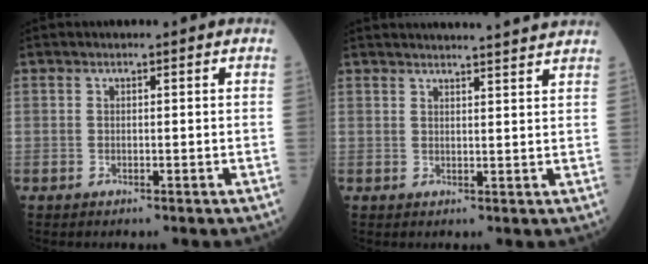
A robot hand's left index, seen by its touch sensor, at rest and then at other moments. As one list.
[{"total": 11.2, "force": [10.8, -0.7, 2.9], "torque": [-0.037, -0.004, 0.121]}]